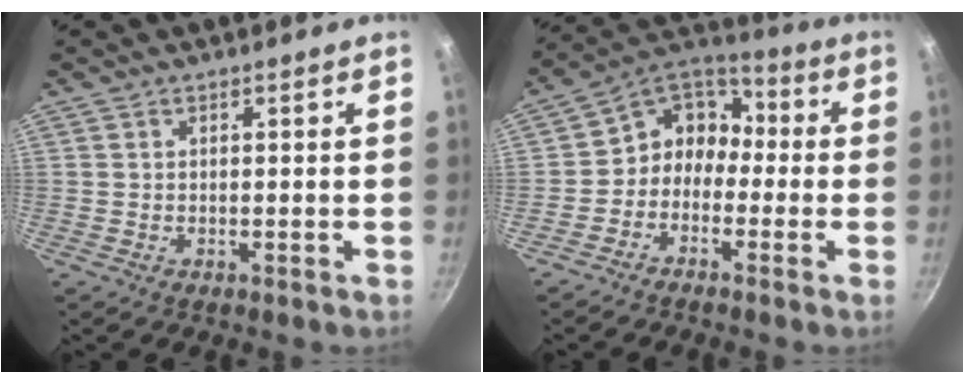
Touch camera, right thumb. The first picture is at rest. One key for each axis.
{"total": 8.9, "fx": -2.3, "fy": 7.5, "fz": 4.3, "tx": -0.038, "ty": 0.055, "tz": -0.069}